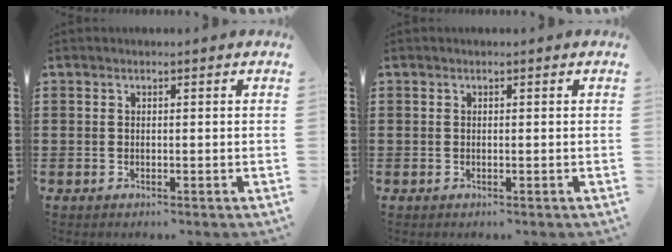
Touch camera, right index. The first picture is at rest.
{"total": 0.0}